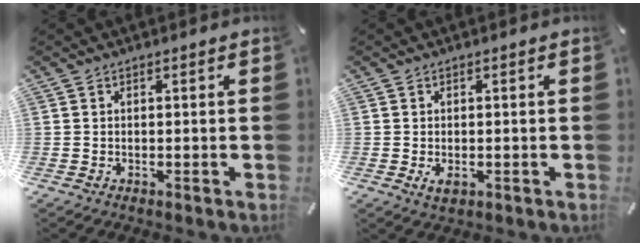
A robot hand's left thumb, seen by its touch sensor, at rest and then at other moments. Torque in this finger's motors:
{"motor_torque": [0.11, 0.11, 0.00, 0.01, 0.01]}